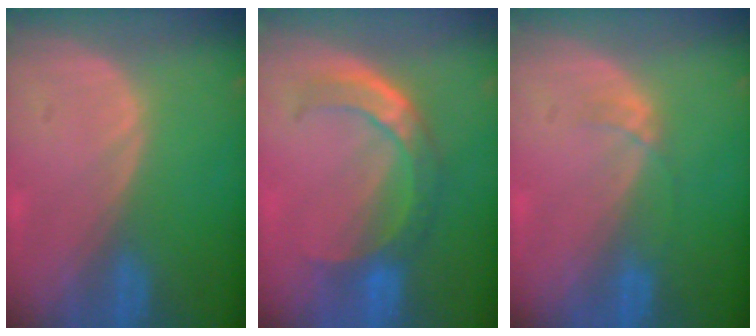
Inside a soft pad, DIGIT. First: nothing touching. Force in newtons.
{"total": 8.0, "press": 6.8, "slide": 4.1}
{"total": 1.3, "press": 1.3, "slide": 0.1}